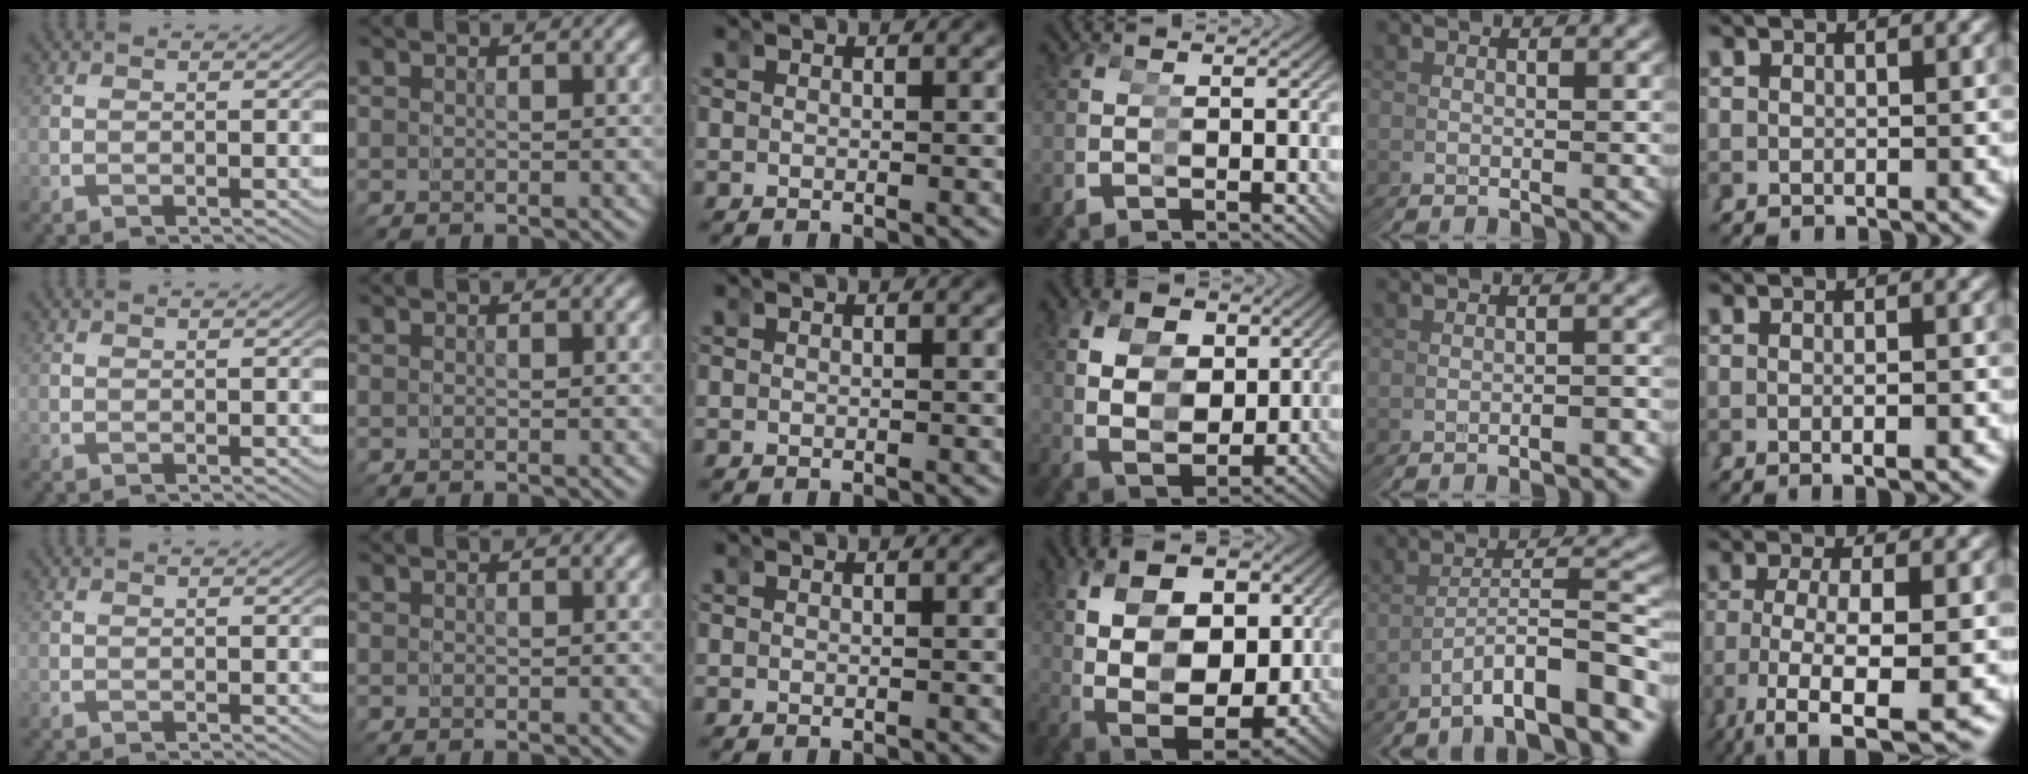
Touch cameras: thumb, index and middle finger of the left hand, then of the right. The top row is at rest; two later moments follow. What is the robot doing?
{"motion": "grasp_and_lifting", "object": "bandage"}